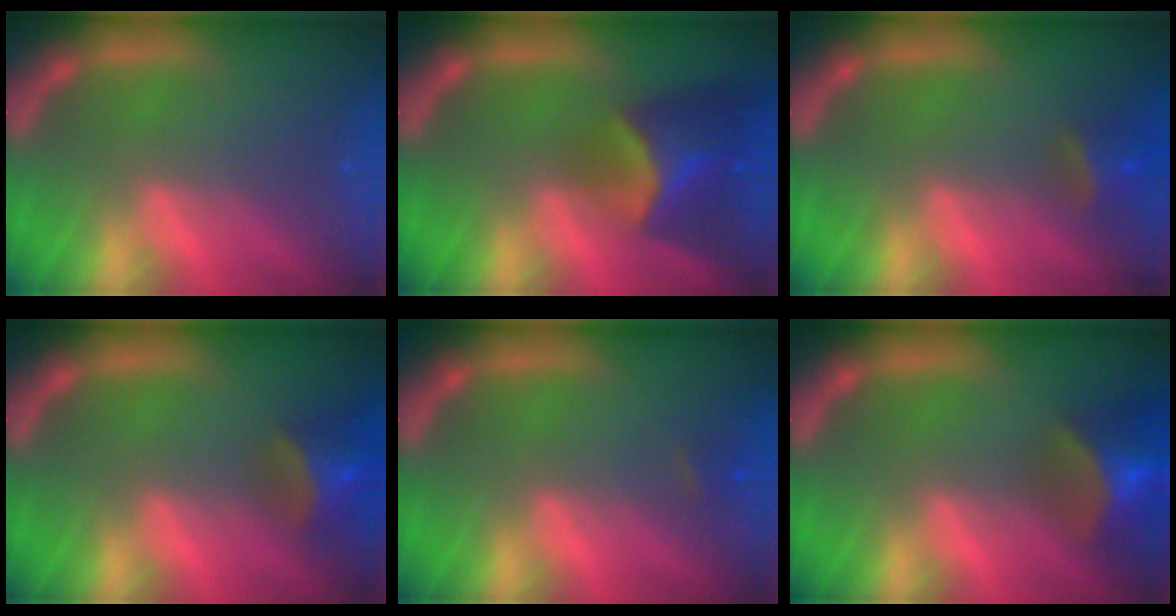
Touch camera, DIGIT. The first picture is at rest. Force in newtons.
{"total": 6.9}
{"total": 2.9}
{"total": 5.0}
{"total": 0.9}
{"total": 8.0}